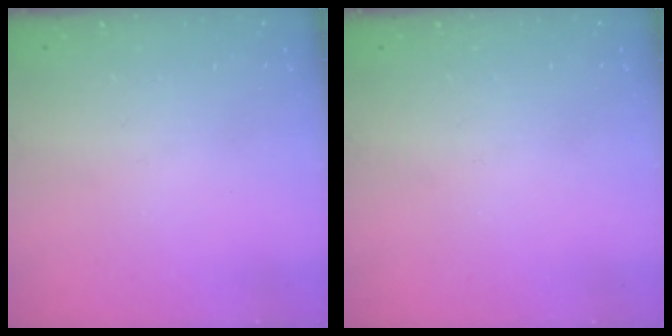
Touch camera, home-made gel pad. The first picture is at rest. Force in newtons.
{"total": 0.0}